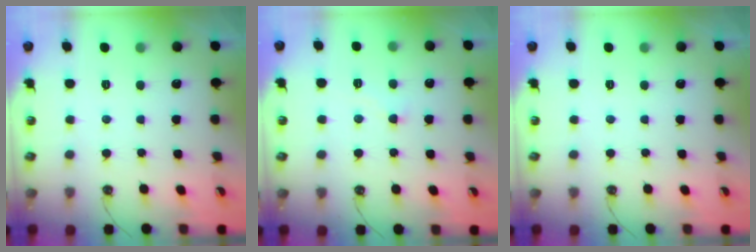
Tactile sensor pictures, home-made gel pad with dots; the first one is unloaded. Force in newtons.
{"total": 2.3, "press": 2.2, "slide": 0.6}
{"total": 0.0}